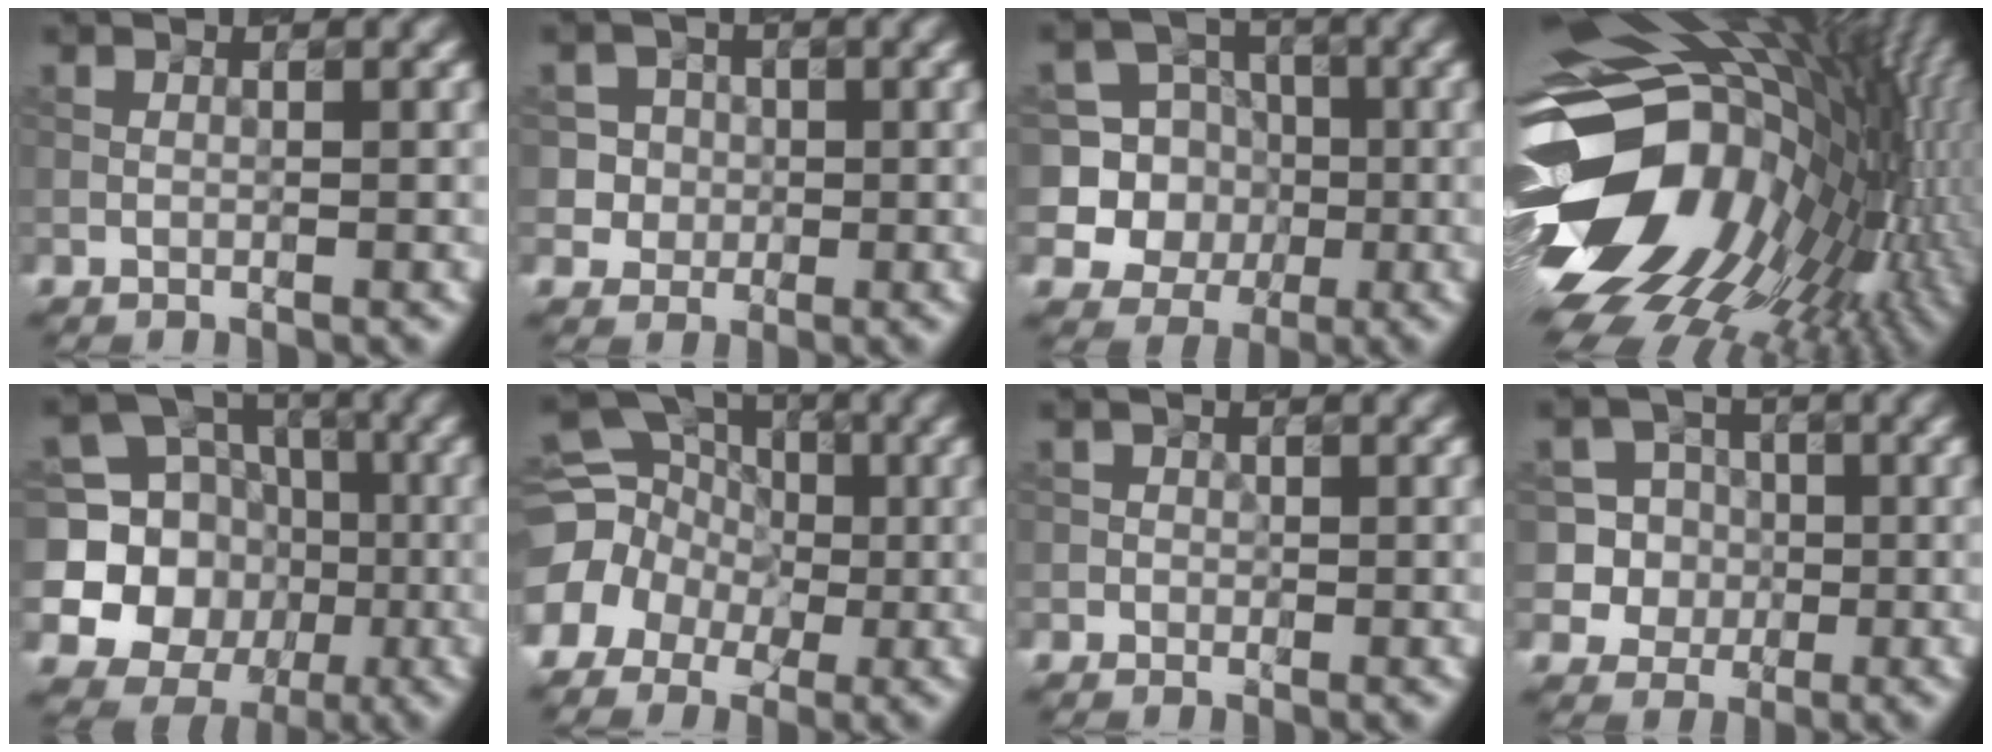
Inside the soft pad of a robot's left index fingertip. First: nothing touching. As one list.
[{"total": 4.4, "force": [0.6, 4.2, 1.0], "torque": [-0.004, 0.025, 0.007]}, {"total": 8.4, "force": [-0.4, 8.1, 2.1], "torque": [-0.060, 0.025, -0.029]}, {"total": 18.3, "force": [-0.3, 12.7, 13.1], "torque": [-0.248, -0.019, 0.002]}, {"total": 12.8, "force": [-0.5, 12.0, 4.5], "torque": [-0.124, -0.001, -0.020]}, {"total": 12.9, "force": [-2.1, 11.8, 4.8], "torque": [-0.120, 0.006, -0.061]}, {"total": 1.0, "force": [-0.1, 1.0, 0.1], "torque": [0.011, -0.001, -0.006]}, {"total": 7.3, "force": [0.2, 7.2, 1.4], "torque": [-0.034, 0.024, 0.005]}]